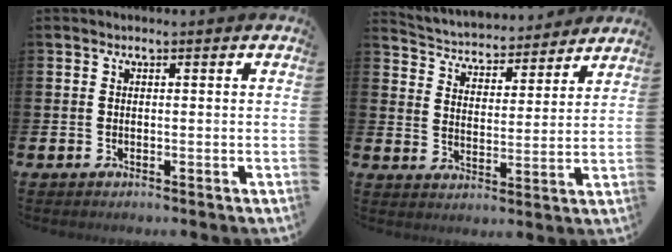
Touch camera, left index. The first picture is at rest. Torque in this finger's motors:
{"motor_torque": [0.99, -1.14, 0.49, 0.08]}